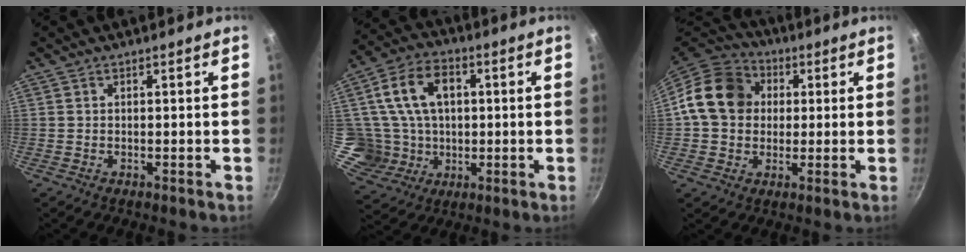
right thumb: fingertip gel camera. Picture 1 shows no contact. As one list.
[{"total": 16.2, "force": [2.4, 13.2, 9.1], "torque": [-0.144, 0.006, 0.051]}, {"total": 15.2, "force": [2.2, 12.7, 8.0], "torque": [-0.118, 0.026, 0.020]}]